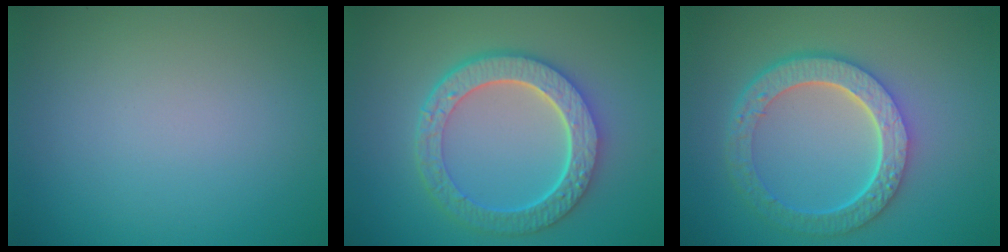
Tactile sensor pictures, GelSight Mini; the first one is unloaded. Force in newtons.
{"total": 6.8, "press": 5.3, "slide": 4.3}
{"total": 6.3, "press": 4.7, "slide": 4.2}